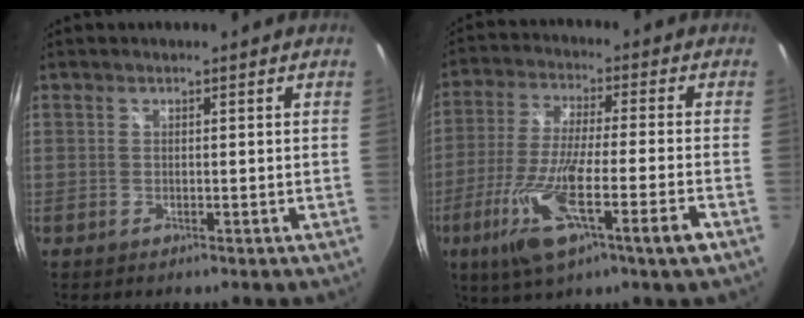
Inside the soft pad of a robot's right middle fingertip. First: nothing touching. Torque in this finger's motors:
{"motor_torque": [2.14, 0.00, 0.70, 0.21]}